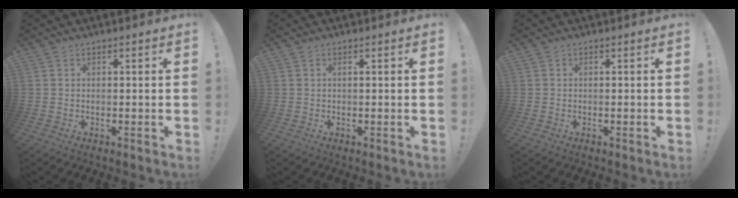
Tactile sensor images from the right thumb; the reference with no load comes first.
{"total": 0.7, "force": [0.2, 0.1, 0.7], "torque": [-0.012, 0.000, 0.003]}
{"total": 0.0}